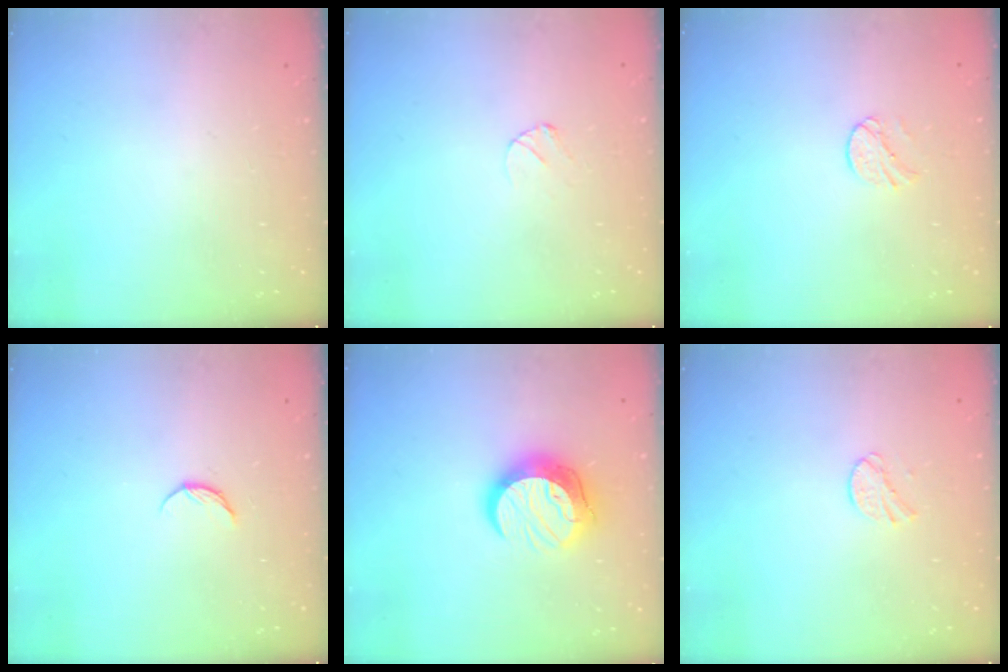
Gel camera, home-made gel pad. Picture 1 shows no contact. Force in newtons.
{"total": 3.6, "press": 3.6, "slide": 0.2}
{"total": 5.8, "press": 5.8, "slide": 0.6}
{"total": 4.6, "press": 4.6, "slide": 0.5}
{"total": 12.8, "press": 12.8, "slide": 1.1}
{"total": 6.1, "press": 6.1, "slide": 0.6}